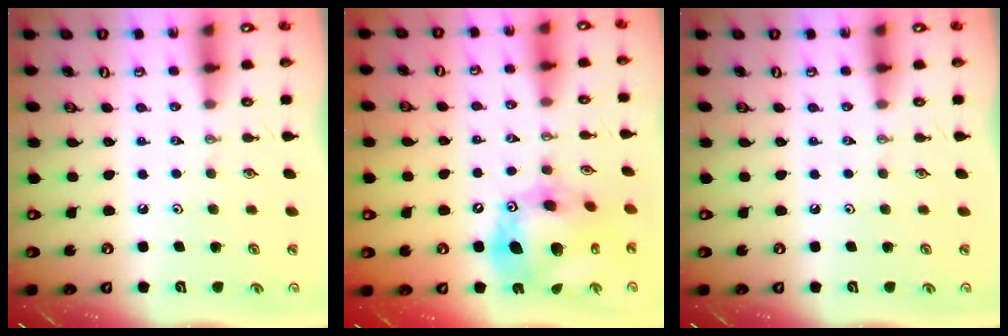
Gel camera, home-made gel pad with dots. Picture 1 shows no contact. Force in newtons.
{"total": 17.9, "press": 17.8, "slide": 1.8}
{"total": 0.0}